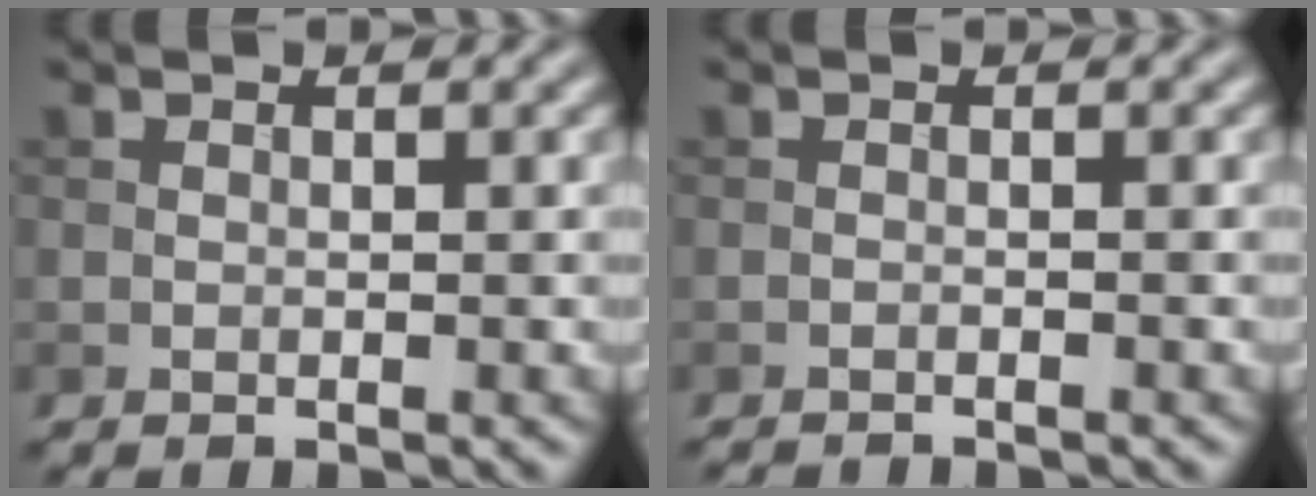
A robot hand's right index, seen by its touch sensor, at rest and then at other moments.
{"total": 1.7, "force": [-1.6, 0.2, 0.4], "torque": [-0.001, -0.006, -0.027]}